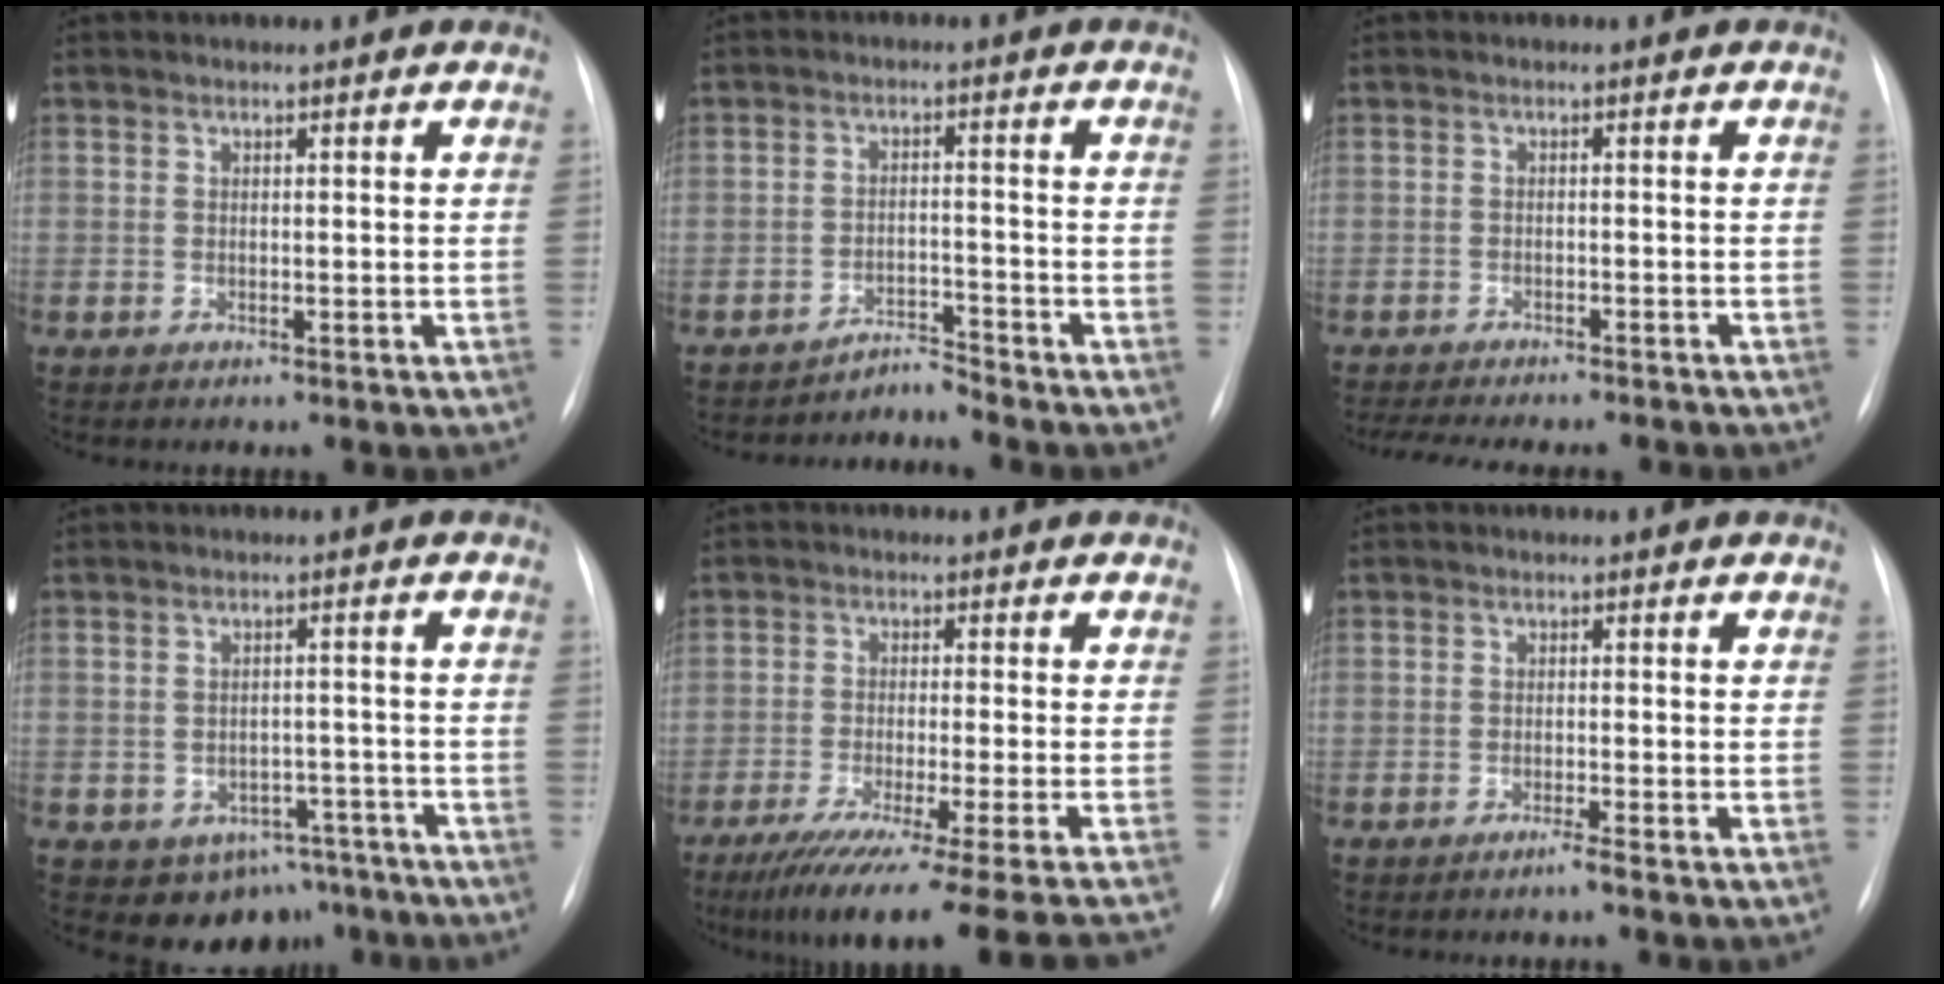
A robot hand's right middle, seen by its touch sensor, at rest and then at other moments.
{"total": 3.1, "force": [-2.8, -0.6, -1.1], "torque": [0.025, -0.006, -0.044]}
{"total": 11.9, "force": [-10.6, 2.2, 4.8], "torque": [-0.073, -0.008, -0.137]}
{"total": 7.4, "force": [-5.0, 5.1, 1.8], "torque": [-0.004, 0.022, -0.059]}
{"total": 19.0, "force": [-15.8, -2.0, 10.4], "torque": [-0.113, -0.065, -0.235]}
{"total": 1.3, "force": [-1.0, -0.4, 0.7], "torque": [-0.011, -0.001, -0.019]}